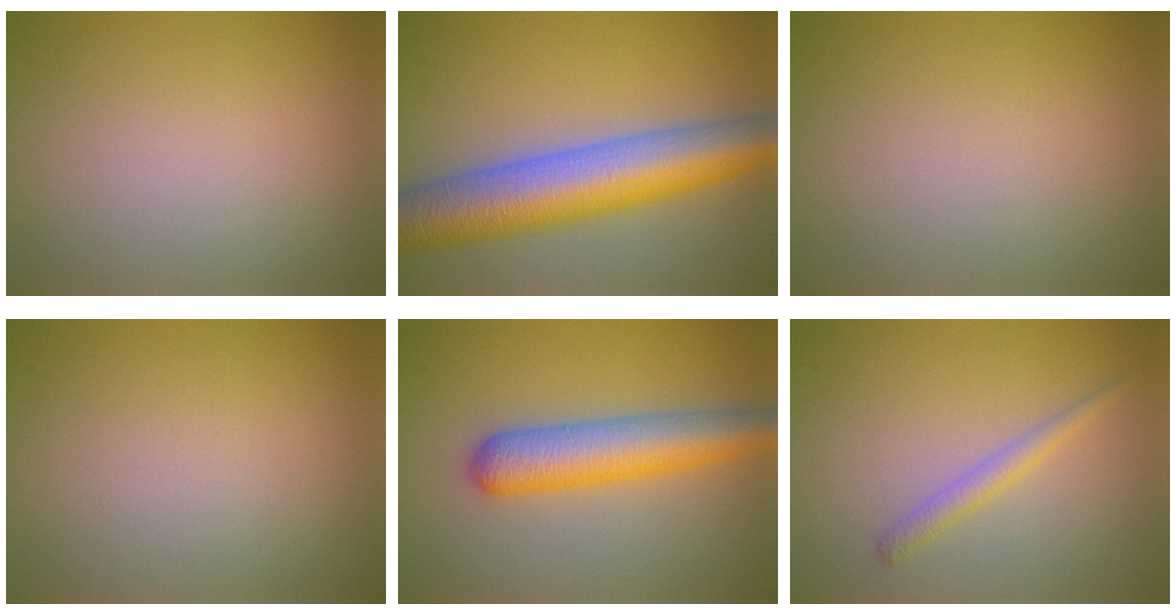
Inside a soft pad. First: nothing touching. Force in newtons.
{"total": 10.8, "press": 10.8, "slide": 0.3}
{"total": 0.0}
{"total": 0.0}
{"total": 6.5, "press": 6.5, "slide": 0.3}
{"total": 1.7, "press": 1.7, "slide": 0.1}